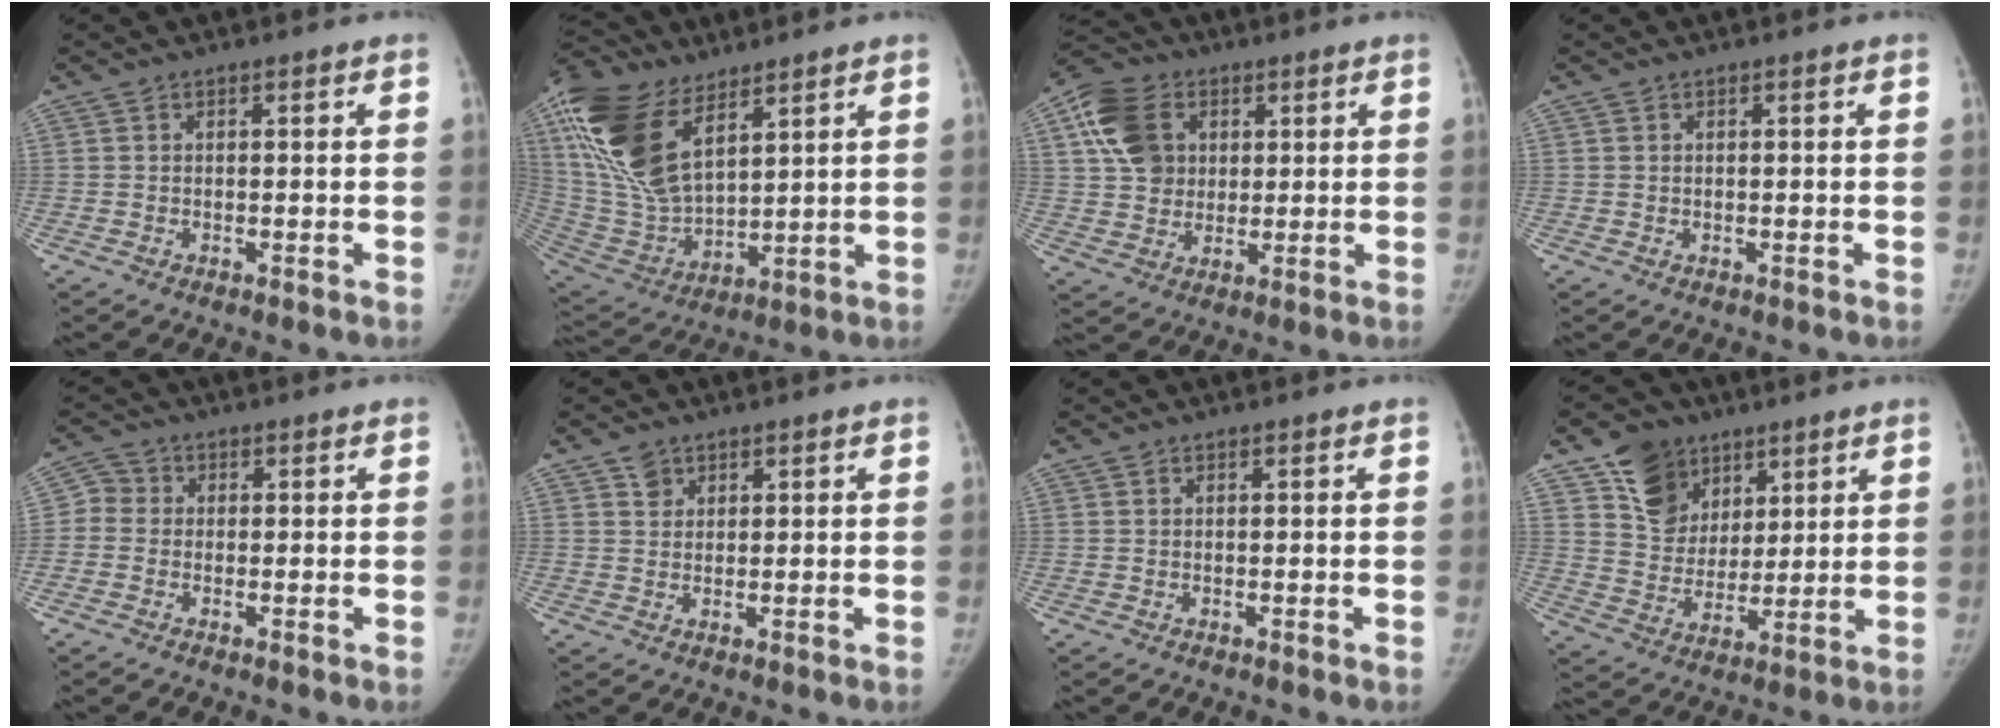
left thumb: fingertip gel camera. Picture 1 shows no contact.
{"total": 21.6, "force": [11.3, 10.7, 15.0], "torque": [-0.317, -0.035, 0.229]}
{"total": 12.9, "force": [4.1, 10.2, 6.6], "torque": [-0.109, 0.000, 0.070]}
{"total": 0.0}
{"total": 3.2, "force": [-0.3, 3.1, 0.9], "torque": [0.000, 0.005, -0.020]}
{"total": 2.2, "force": [1.4, 1.6, 0.4], "torque": [0.007, -0.015, 0.022]}
{"total": 0.0}
{"total": 11.8, "force": [7.0, 8.8, 3.6], "torque": [-0.028, -0.046, 0.130]}